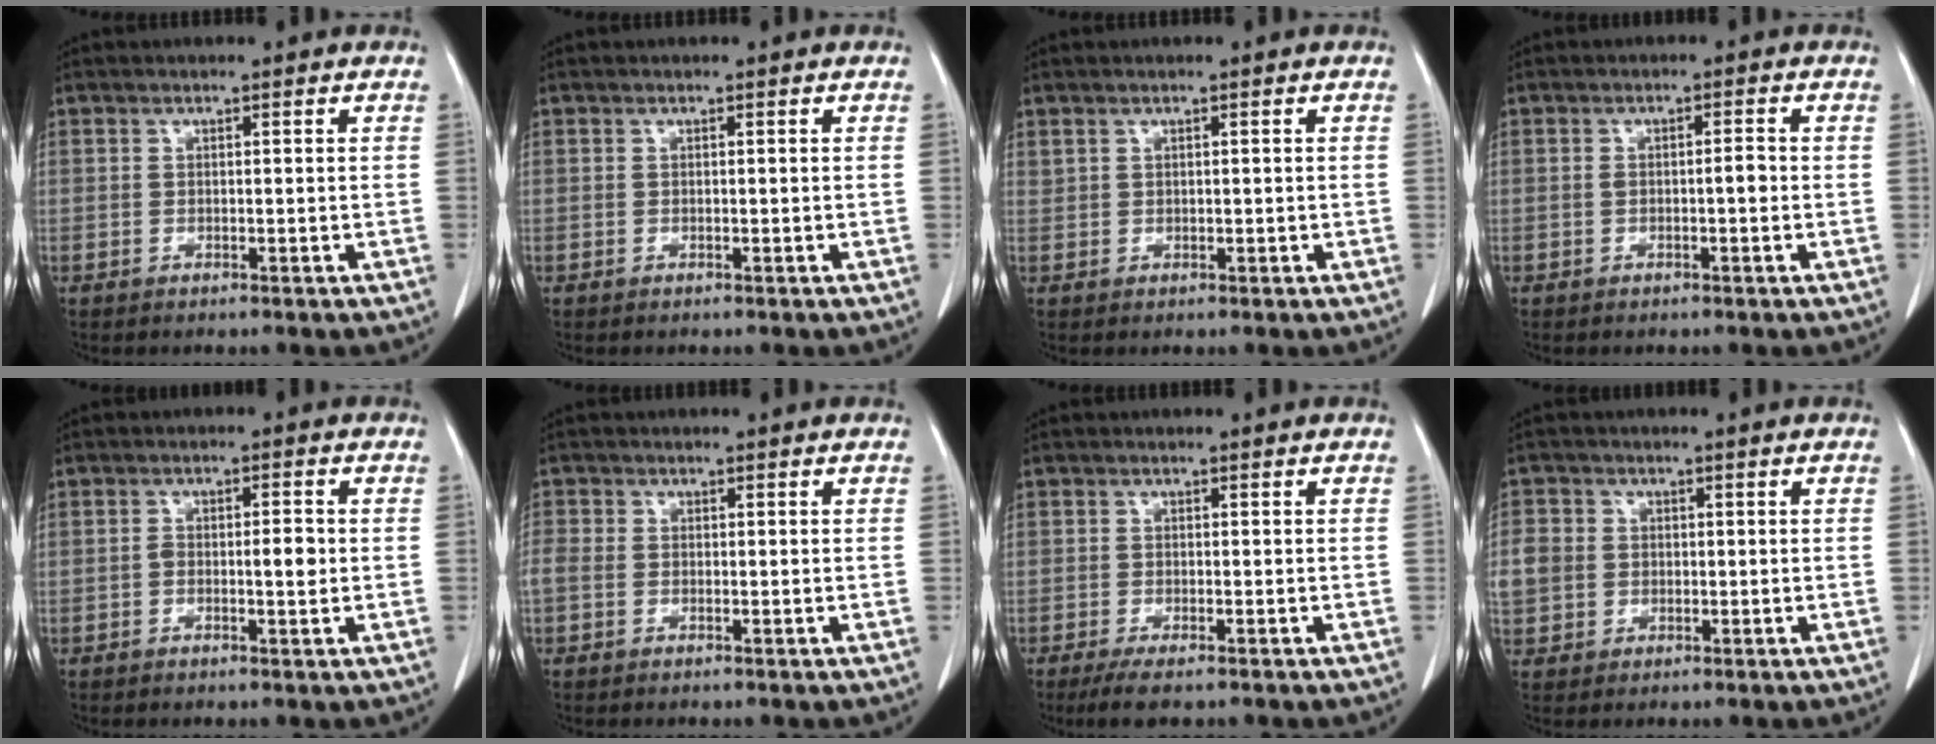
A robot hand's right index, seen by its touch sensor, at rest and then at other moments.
{"total": 0.0}
{"total": 0.7, "force": [0.5, 0.4, 0.3], "torque": [-0.004, 0.004, 0.014]}
{"total": 2.0, "force": [-0.3, 0.4, 1.9], "torque": [-0.034, 0.003, -0.004]}
{"total": 3.2, "force": [-0.4, 1.0, 3.0], "torque": [-0.048, 0.007, -0.004]}
{"total": 2.4, "force": [-0.4, 1.9, 1.4], "torque": [-0.049, 0.013, -0.008]}
{"total": 4.1, "force": [-3.0, 0.9, 2.7], "torque": [-0.046, -0.010, -0.046]}
{"total": 5.6, "force": [0.1, 5.3, 1.9], "torque": [-0.052, 0.013, 0.006]}